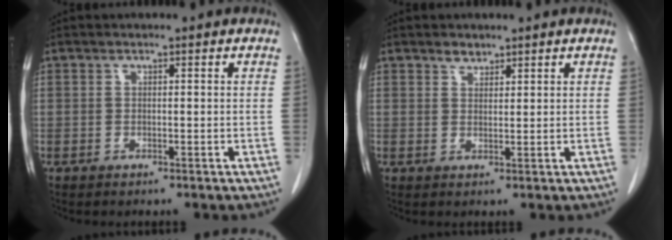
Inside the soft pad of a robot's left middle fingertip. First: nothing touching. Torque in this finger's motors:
{"motor_torque": [0.16, 0.01, -0.13, -0.03]}